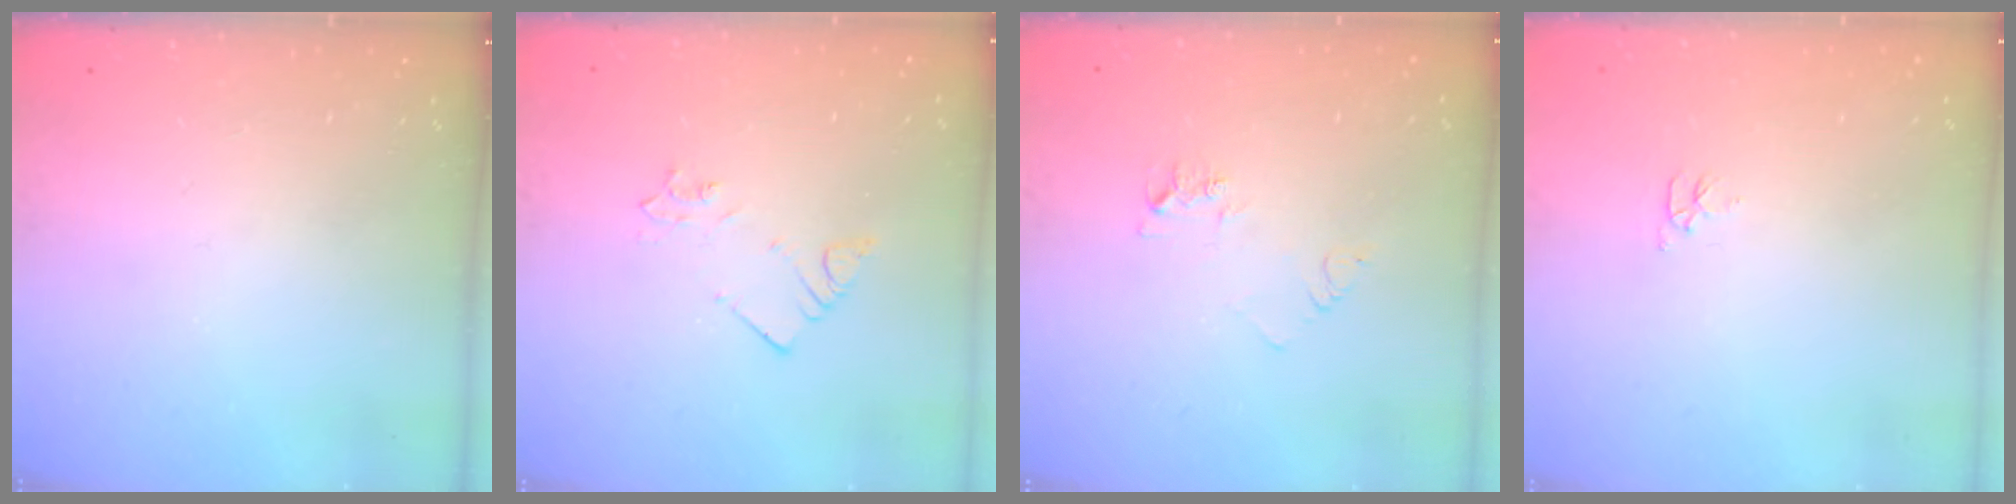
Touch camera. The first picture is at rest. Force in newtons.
{"total": 2.7, "press": 2.7, "slide": 0.3}
{"total": 5.1, "press": 5.0, "slide": 0.5}
{"total": 3.1, "press": 3.1, "slide": 0.3}